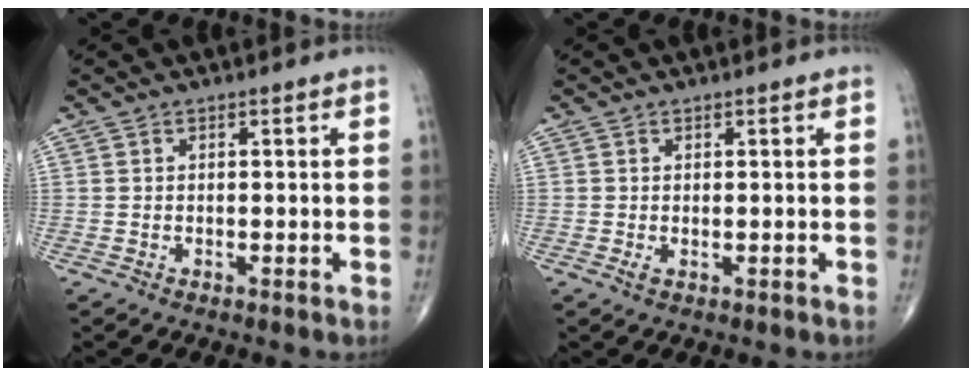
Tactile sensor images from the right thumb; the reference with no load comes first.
{"total": 1.0, "force": [-0.1, 0.5, 0.8], "torque": [-0.017, 0.000, 0.000]}